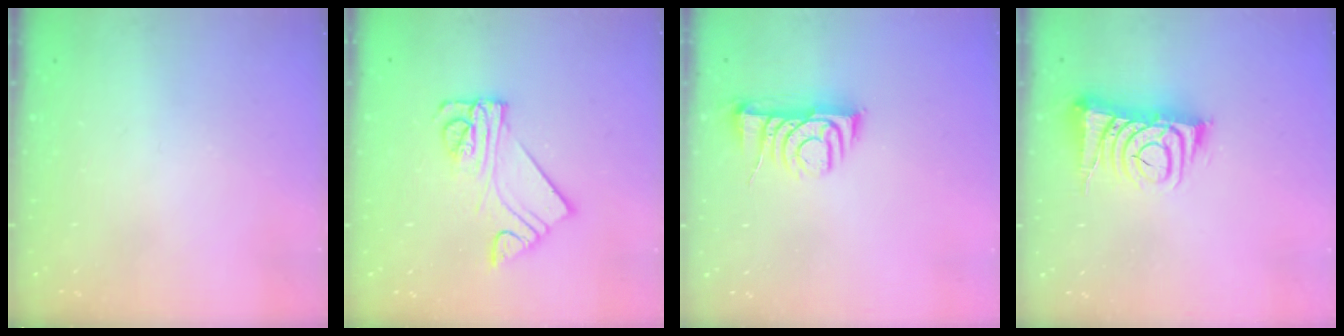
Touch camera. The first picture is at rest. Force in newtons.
{"total": 11.4, "press": 11.3, "slide": 1.2}
{"total": 8.3, "press": 8.2, "slide": 0.9}
{"total": 10.2, "press": 10.2, "slide": 1.1}